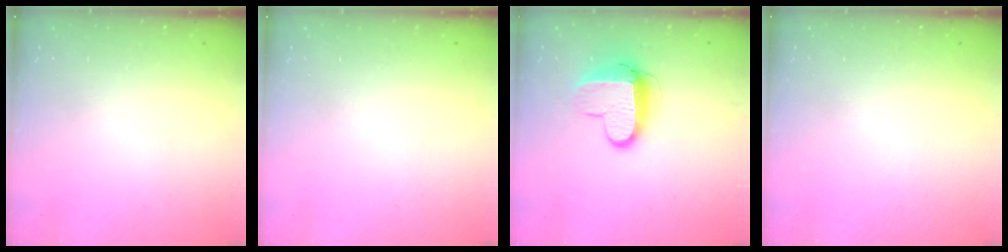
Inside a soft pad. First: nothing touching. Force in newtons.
{"total": 0.0}
{"total": 10.3, "press": 10.3, "slide": 1.2}
{"total": 0.0}